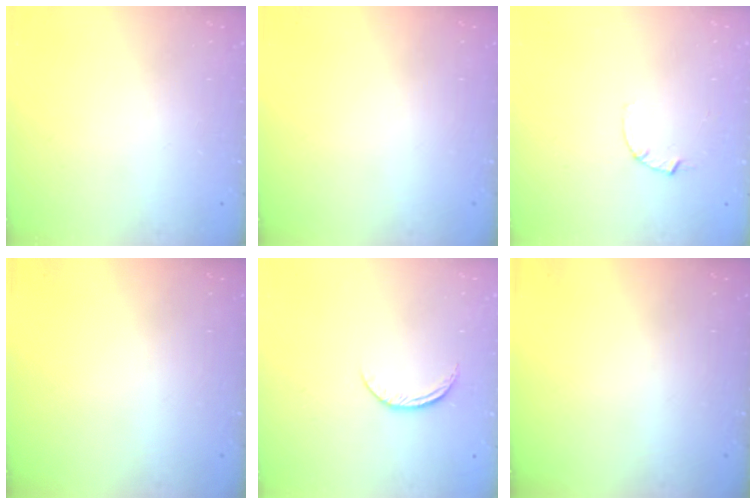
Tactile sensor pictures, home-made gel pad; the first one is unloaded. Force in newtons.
{"total": 0.0}
{"total": 2.5, "press": 2.5, "slide": 0.3}
{"total": 0.0}
{"total": 6.5, "press": 6.5, "slide": 0.7}
{"total": 0.0}